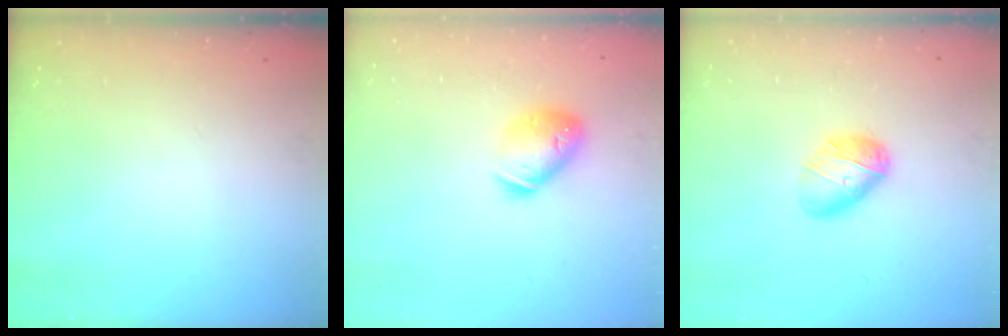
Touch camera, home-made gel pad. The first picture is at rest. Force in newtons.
{"total": 9.6, "press": 9.5, "slide": 1.2}
{"total": 9.9, "press": 9.9, "slide": 0.6}